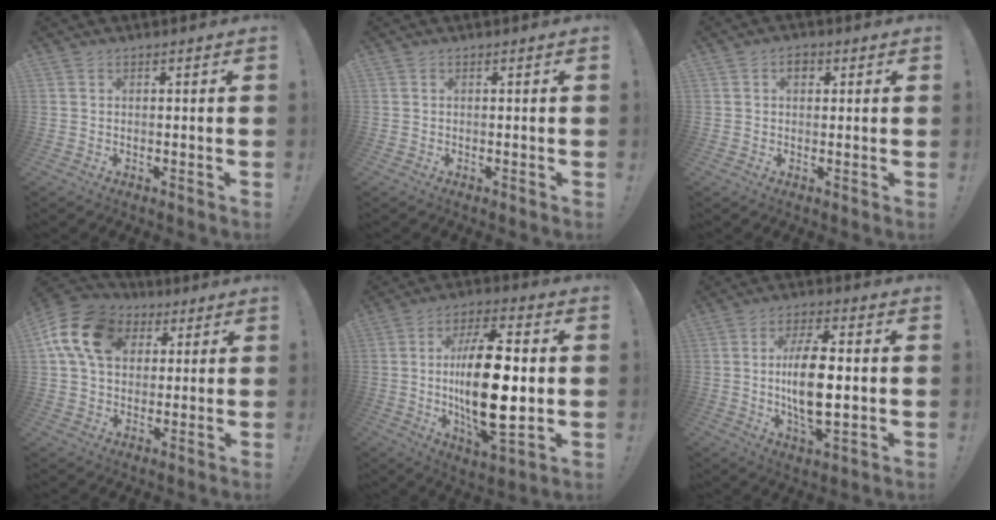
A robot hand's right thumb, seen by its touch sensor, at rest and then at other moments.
{"total": 0.0}
{"total": 3.0, "force": [1.2, 2.0, 1.8], "torque": [-0.017, 0.001, 0.016]}
{"total": 16.5, "force": [5.4, 12.2, 9.7], "torque": [-0.160, -0.002, 0.105]}
{"total": 22.0, "force": [0.0, 8.3, 20.3], "torque": [-0.380, -0.005, -0.004]}
{"total": 13.8, "force": [0.0, 5.5, 12.6], "torque": [-0.236, -0.009, -0.009]}